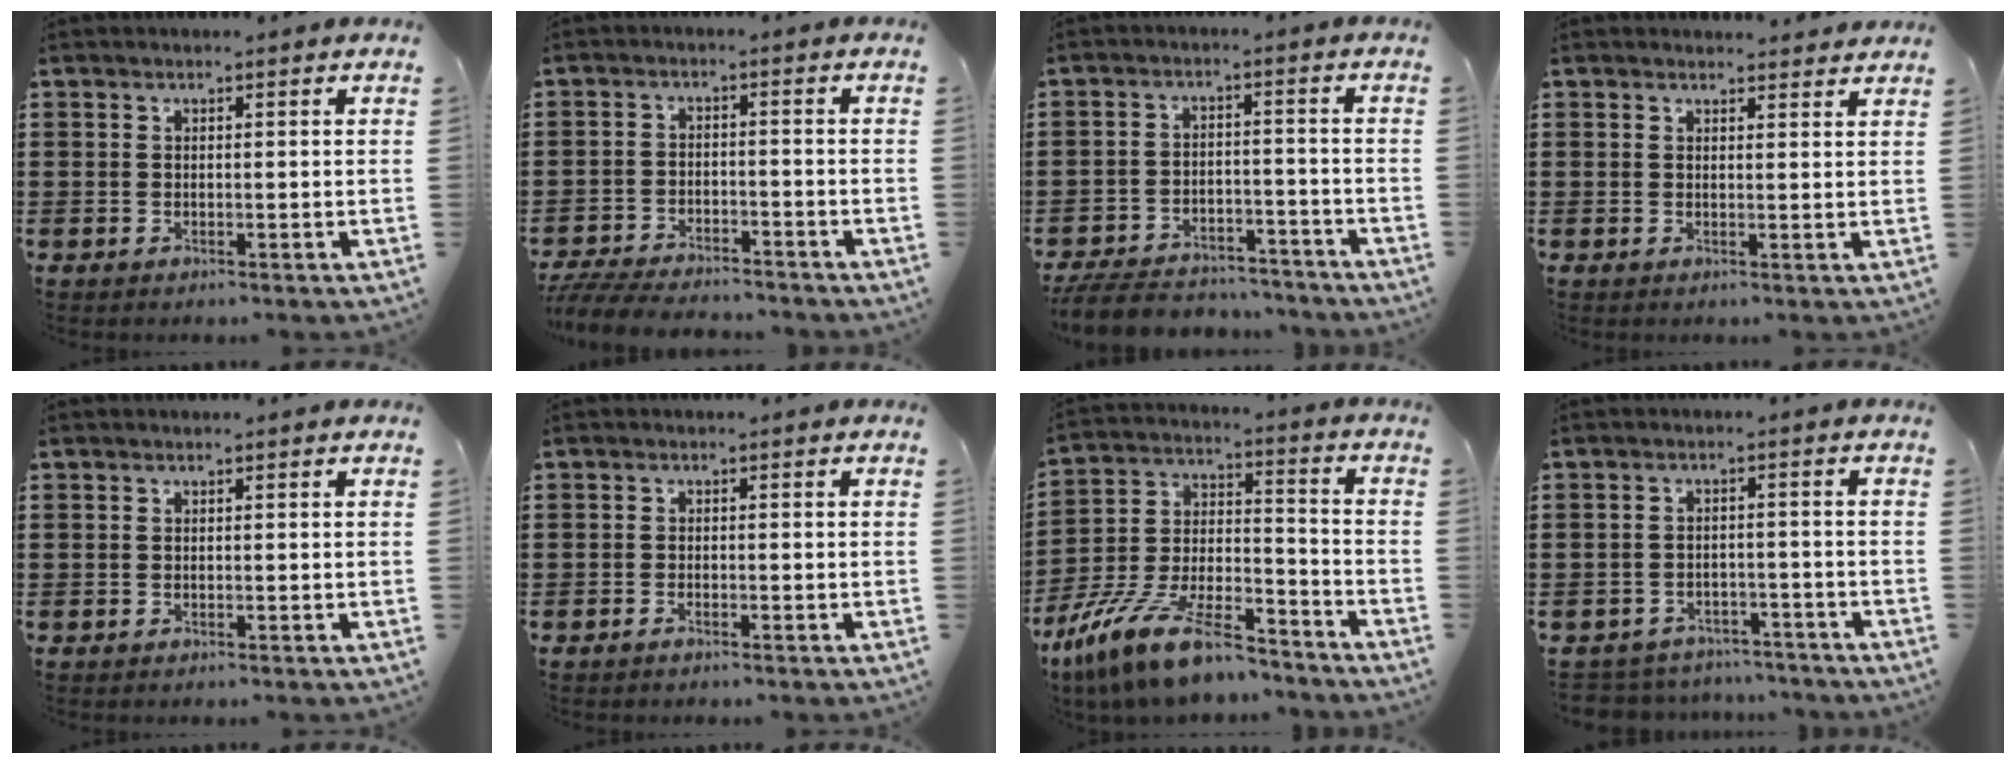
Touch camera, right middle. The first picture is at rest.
{"total": 5.5, "force": [-5.3, 0.7, 1.2], "torque": [-0.028, 0.002, -0.106]}
{"total": 6.5, "force": [-6.3, 1.1, 1.2], "torque": [-0.032, 0.009, -0.126]}
{"total": 1.6, "force": [1.6, 0.3, 0.0], "torque": [0.004, -0.001, 0.028]}
{"total": 0.0}
{"total": 0.8, "force": [-0.7, 0.1, 0.4], "torque": [-0.012, -0.006, -0.011]}
{"total": 13.9, "force": [-11.3, 2.8, 7.6], "torque": [-0.150, 0.034, -0.215]}
{"total": 3.3, "force": [-3.3, 0.5, -0.3], "torque": [-0.004, 0.001, -0.072]}